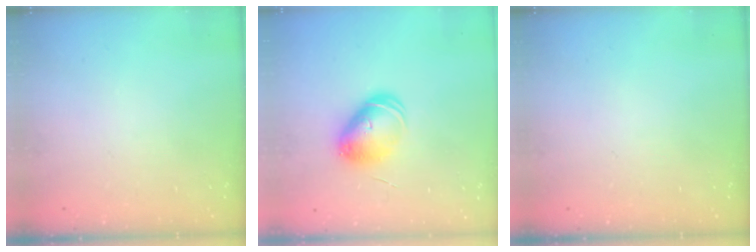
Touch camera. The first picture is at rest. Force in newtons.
{"total": 7.9, "press": 7.9, "slide": 1.2}
{"total": 0.0}